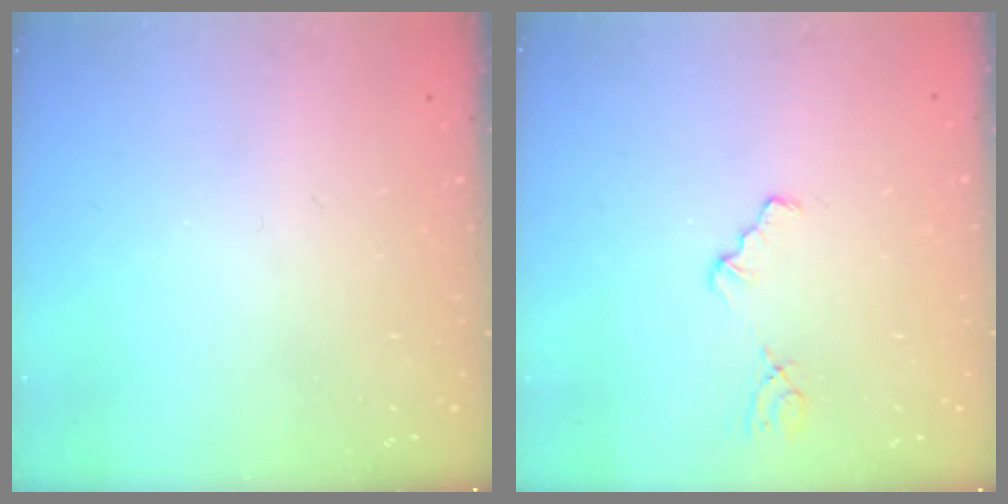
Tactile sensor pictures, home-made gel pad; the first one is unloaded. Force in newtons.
{"total": 1.7, "press": 1.6, "slide": 0.3}